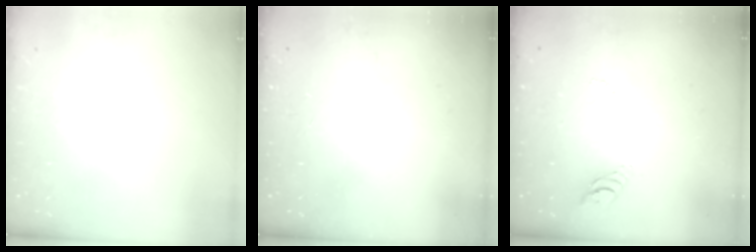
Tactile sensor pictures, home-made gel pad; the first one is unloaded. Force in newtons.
{"total": 0.0}
{"total": 4.0, "press": 3.9, "slide": 0.3}